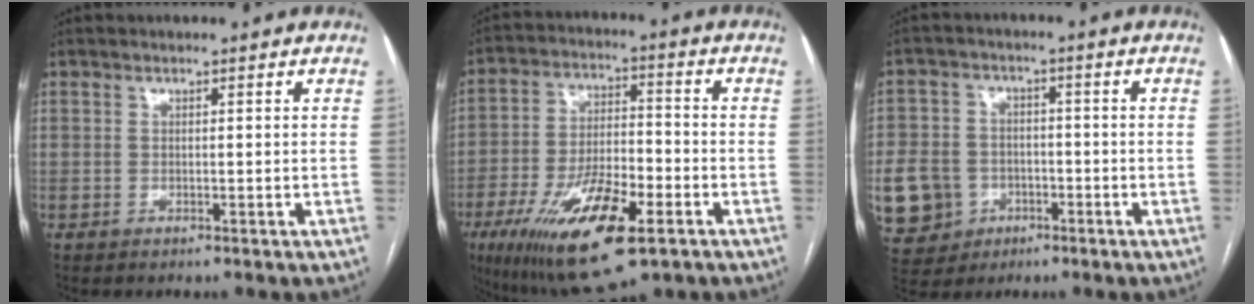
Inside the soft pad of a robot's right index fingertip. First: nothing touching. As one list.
[{"total": 16.4, "force": [-8.1, 5.2, 13.4], "torque": [-0.255, -0.014, -0.131]}, {"total": 9.9, "force": [-2.9, 9.0, 3.0], "torque": [-0.083, 0.012, -0.035]}]